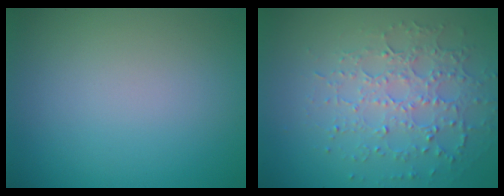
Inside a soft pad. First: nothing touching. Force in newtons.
{"total": 4.8, "press": 3.5, "slide": 3.2}